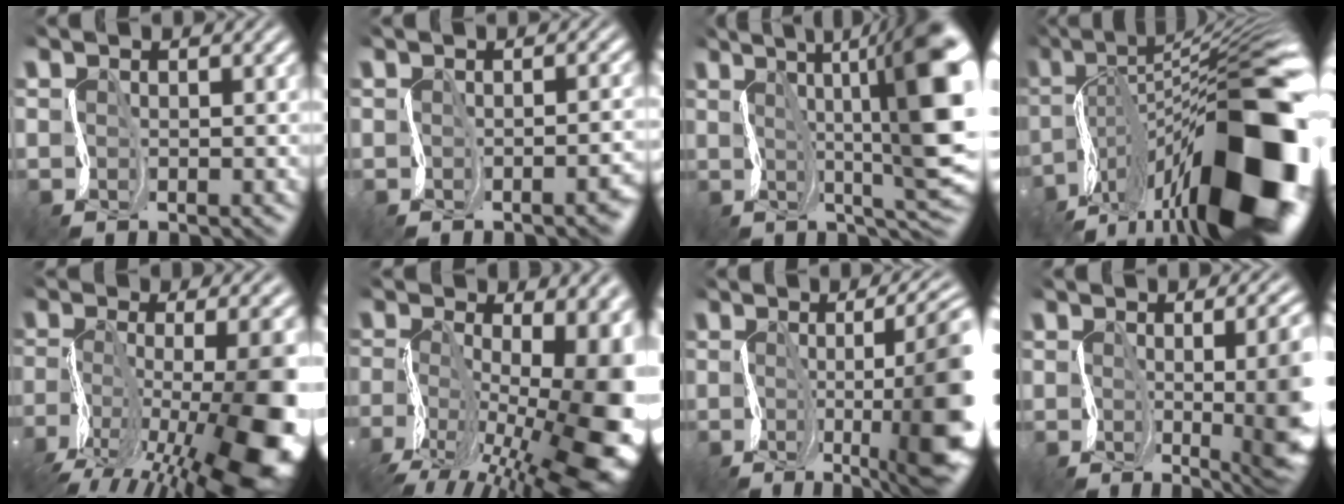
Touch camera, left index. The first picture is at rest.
{"total": 4.2, "force": [-1.6, 1.7, 3.5], "torque": [-0.011, 0.007, -0.015]}
{"total": 13.4, "force": [2.8, 3.3, 12.7], "torque": [-0.165, 0.002, 0.056]}
{"total": 17.9, "force": [-6.9, 6.4, 15.2], "torque": [-0.227, 0.048, -0.134]}
{"total": 14.9, "force": [-5.6, 5.3, 12.7], "torque": [-0.215, 0.003, -0.083]}
{"total": 16.8, "force": [-4.3, 7.9, 14.2], "torque": [-0.221, -0.004, -0.059]}
{"total": 14.6, "force": [-1.9, 4.7, 13.7], "torque": [-0.151, 0.013, -0.023]}
{"total": 12.8, "force": [-0.8, 4.9, 11.8], "torque": [-0.129, -0.004, 0.004]}